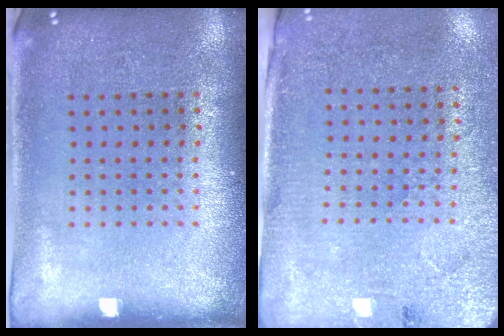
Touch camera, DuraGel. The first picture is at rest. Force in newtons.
{"total": 2.7, "press": 2.4, "slide": 1.3}